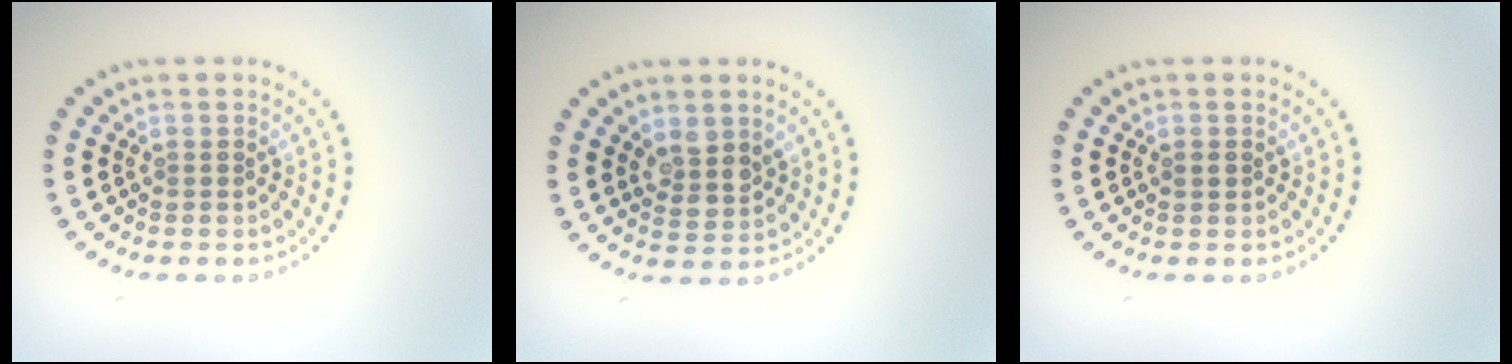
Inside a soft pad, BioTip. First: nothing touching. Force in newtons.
{"total": 2.4, "press": 2.1, "slide": 1.2}
{"total": 0.8, "press": 0.7, "slide": 0.1}